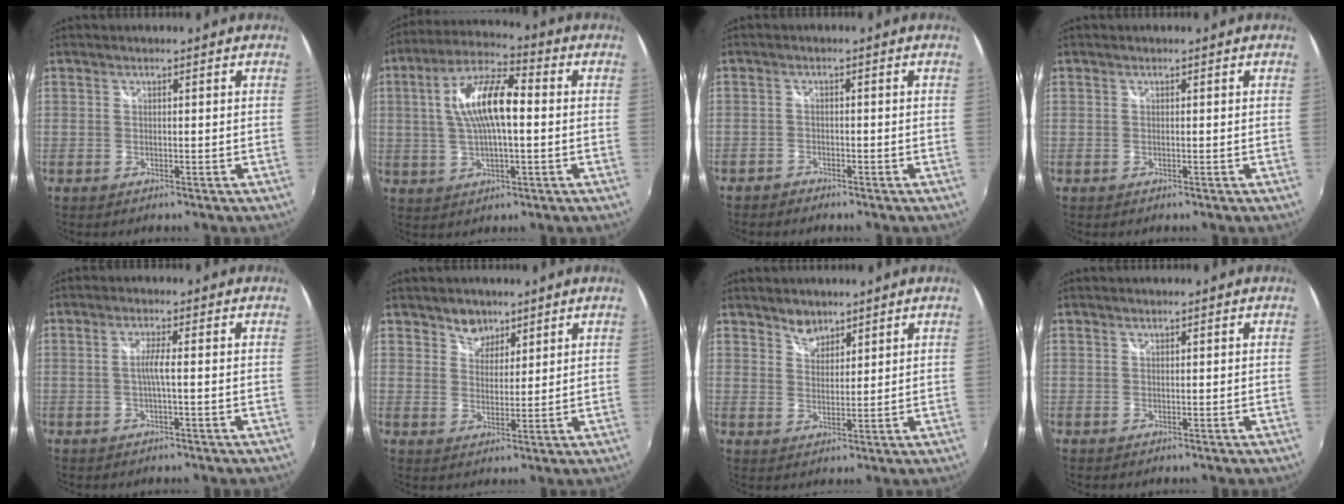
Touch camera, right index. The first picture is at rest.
{"total": 12.5, "force": [1.0, 4.3, 11.7], "torque": [-0.219, 0.018, 0.015]}
{"total": 2.1, "force": [-1.9, 1.0, 0.0], "torque": [-0.012, 0.000, -0.038]}
{"total": 0.0}
{"total": 2.2, "force": [-0.5, -0.4, 2.1], "torque": [-0.039, 0.001, -0.011]}
{"total": 4.2, "force": [3.1, 2.8, 0.6], "torque": [0.000, 0.005, 0.052]}
{"total": 3.5, "force": [3.0, 1.8, 0.7], "torque": [-0.004, 0.004, 0.053]}
{"total": 0.0}